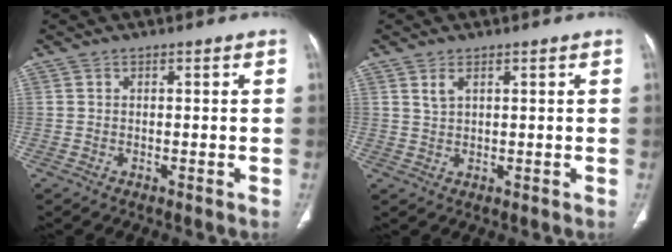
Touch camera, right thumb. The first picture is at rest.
{"total": 2.0, "force": [1.2, 0.9, 1.4], "torque": [-0.031, -0.002, 0.030]}